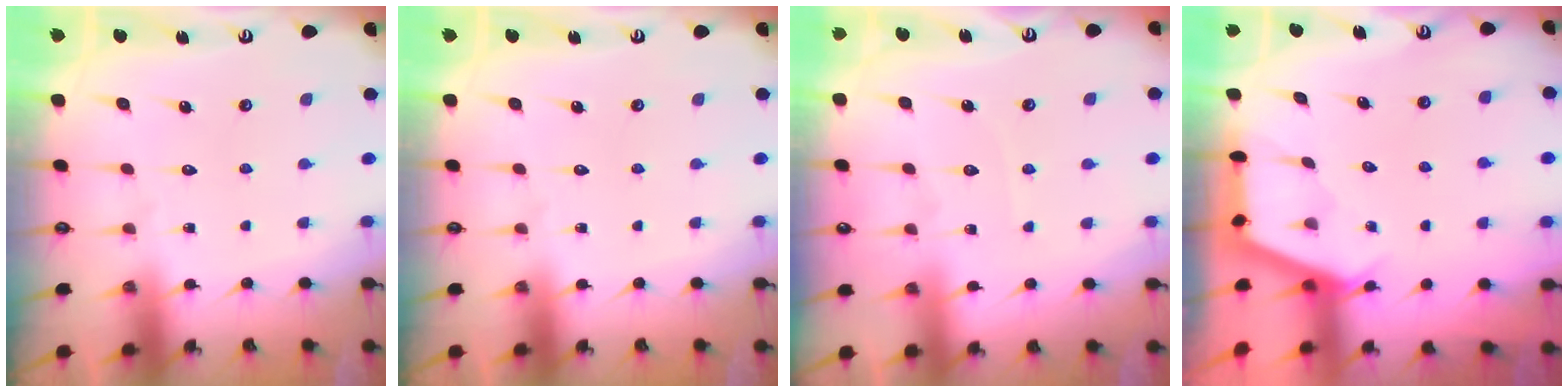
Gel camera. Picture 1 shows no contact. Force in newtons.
{"total": 0.0}
{"total": 3.8, "press": 3.8, "slide": 0.6}
{"total": 2.9, "press": 2.9, "slide": 0.3}